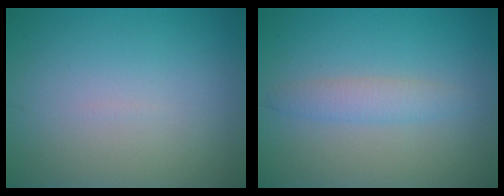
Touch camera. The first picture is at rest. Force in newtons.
{"total": 2.0, "press": 2.0, "slide": 0.1}